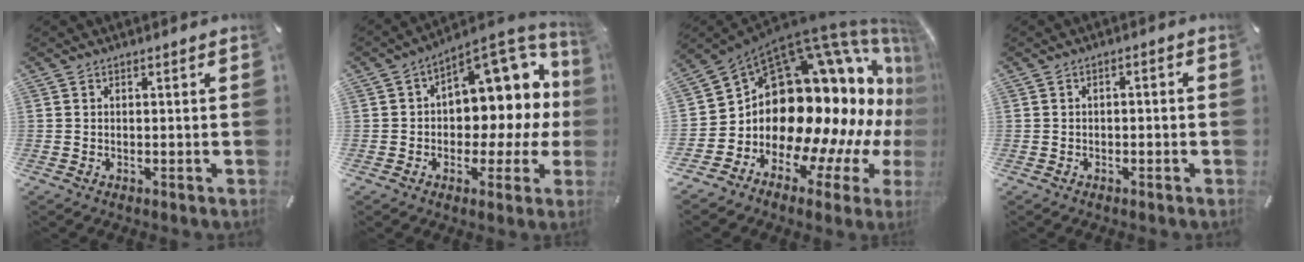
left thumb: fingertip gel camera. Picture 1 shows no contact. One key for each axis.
{"total": 13.4, "fx": 4.4, "fy": 8.6, "fz": 9.3, "tx": -0.112, "ty": -0.048, "tz": 0.077}
{"total": 22.6, "fx": 3.4, "fy": 14.0, "fz": 17.5, "tx": -0.246, "ty": -0.134, "tz": 0.104}
{"total": 1.7, "fx": -1.3, "fy": 0.6, "fz": 0.9, "tx": -0.017, "ty": 0.007, "tz": -0.025}